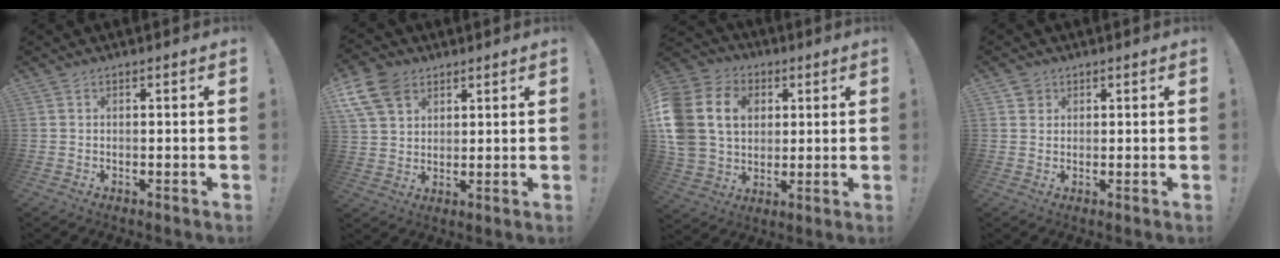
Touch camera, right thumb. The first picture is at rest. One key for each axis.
{"total": 11.0, "fx": 6.0, "fy": 7.5, "fz": 5.3, "tx": -0.113, "ty": -0.027, "tz": 0.119}
{"total": 19.2, "fx": 4.5, "fy": 14.8, "fz": 11.3, "tx": -0.206, "ty": -0.010, "tz": 0.090}
{"total": 2.2, "fx": 1.3, "fy": 1.8, "fz": 0.2, "tx": 0.004, "ty": -0.005, "tz": 0.023}